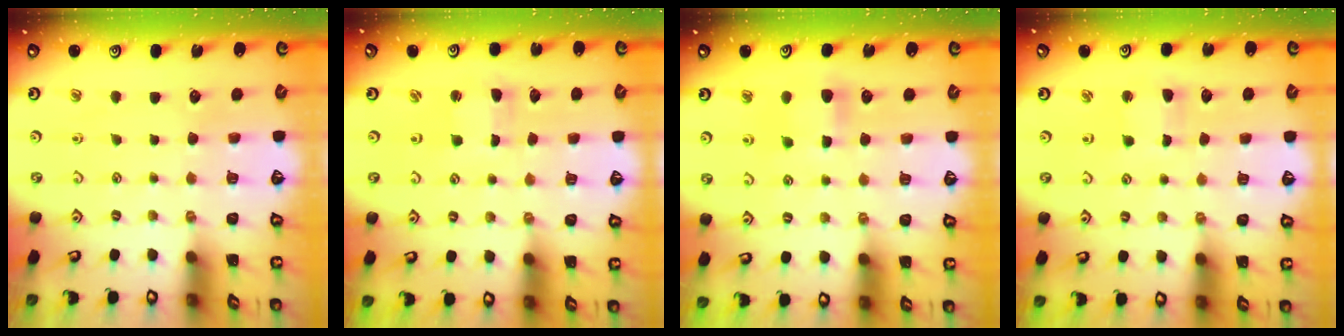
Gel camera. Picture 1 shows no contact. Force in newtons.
{"total": 1.2, "press": 1.1, "slide": 0.3}
{"total": 5.8, "press": 5.7, "slide": 0.5}
{"total": 2.5, "press": 2.5, "slide": 0.3}